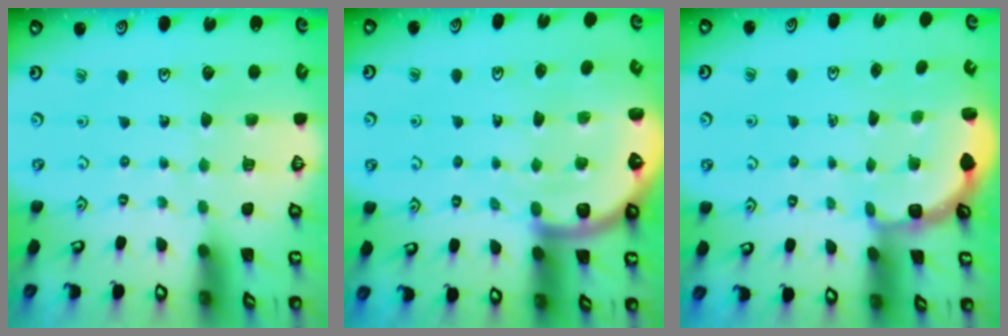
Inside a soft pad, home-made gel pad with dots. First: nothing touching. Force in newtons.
{"total": 7.1, "press": 7.0, "slide": 1.5}
{"total": 3.0, "press": 2.6, "slide": 1.5}